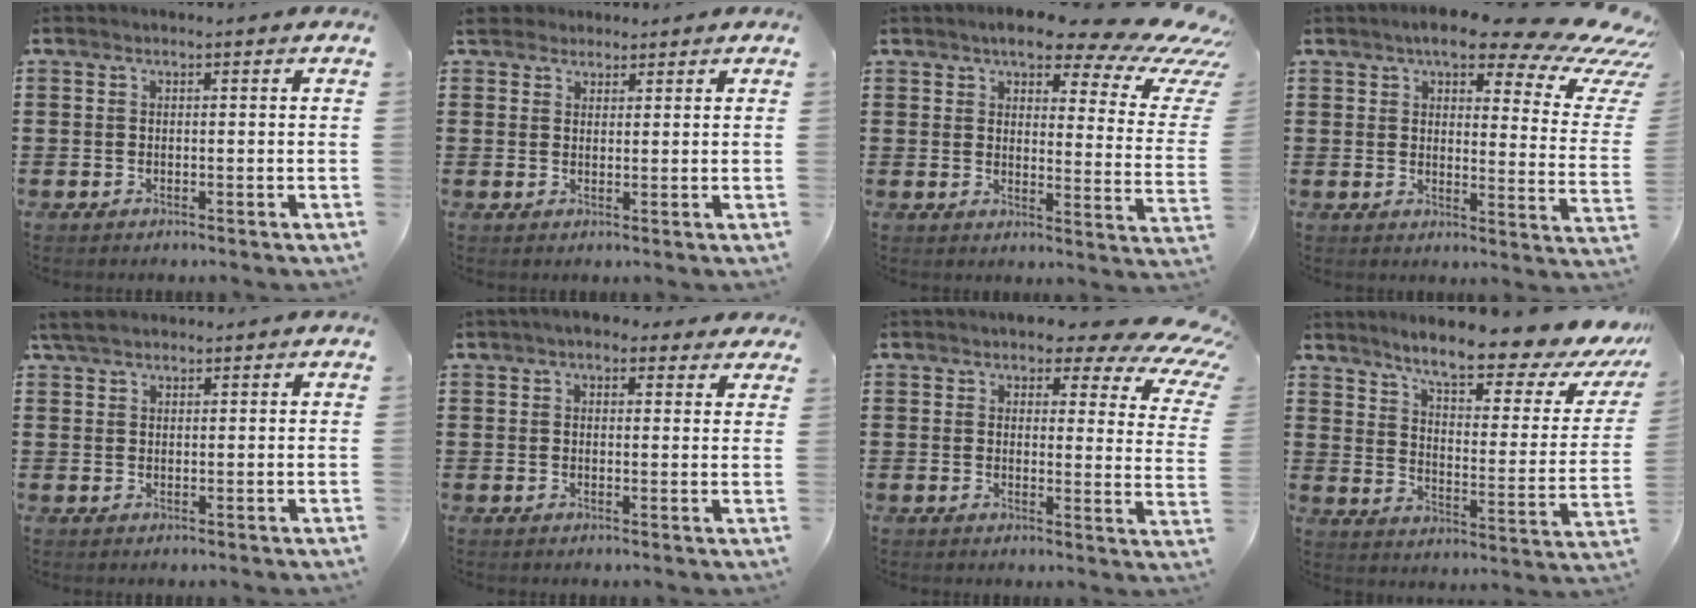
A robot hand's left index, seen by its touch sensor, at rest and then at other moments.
{"total": 3.0, "force": [2.4, 1.7, 0.4], "torque": [-0.020, 0.008, 0.047]}
{"total": 9.7, "force": [7.4, 2.2, 5.8], "torque": [-0.109, -0.043, 0.123]}
{"total": 10.9, "force": [7.9, 2.6, 7.1], "torque": [-0.124, -0.044, 0.130]}
{"total": 3.2, "force": [2.5, 1.3, 1.6], "torque": [-0.038, 0.005, 0.048]}
{"total": 3.7, "force": [2.9, 1.6, 1.7], "torque": [-0.043, 0.003, 0.053]}
{"total": 4.8, "force": [3.6, 1.8, 2.5], "torque": [-0.047, -0.027, 0.055]}
{"total": 9.8, "force": [7.9, 0.7, 5.8], "torque": [-0.120, -0.053, 0.125]}